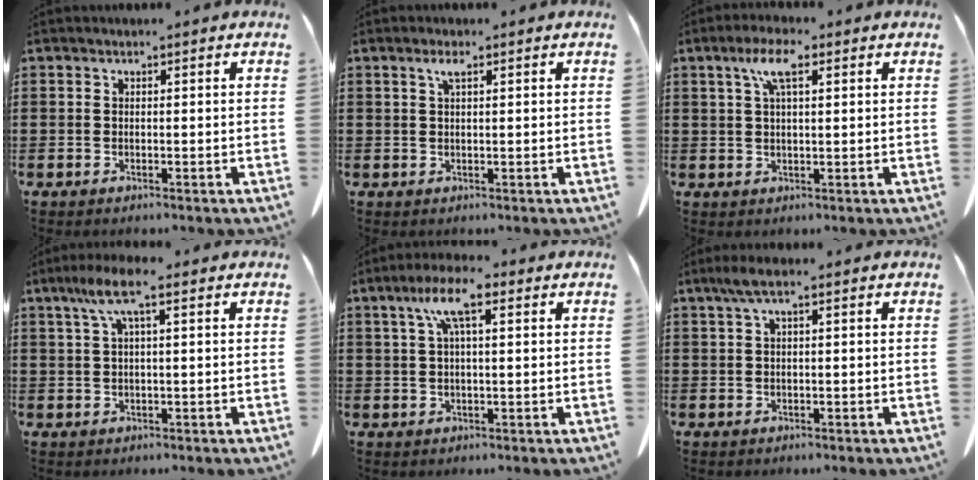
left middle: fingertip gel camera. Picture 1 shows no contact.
{"total": 1.8, "force": [0.8, 0.4, 1.5], "torque": [-0.032, 0.006, 0.013]}
{"total": 5.2, "force": [2.4, 1.6, 4.4], "torque": [-0.094, 0.012, 0.039]}
{"total": 5.7, "force": [2.2, 0.9, 5.2], "torque": [-0.112, 0.004, 0.035]}
{"total": 7.5, "force": [3.2, 1.9, 6.5], "torque": [-0.132, 0.016, 0.053]}
{"total": 2.2, "force": [0.4, 0.3, 2.1], "torque": [-0.048, 0.000, 0.005]}